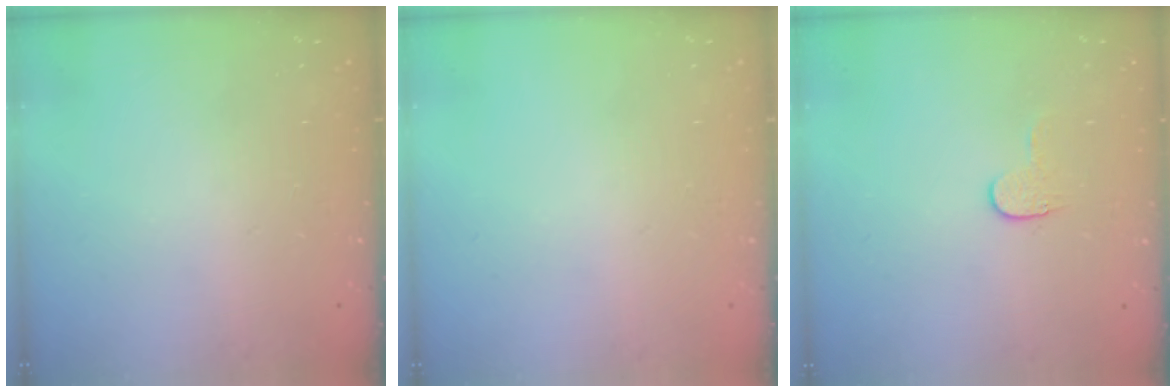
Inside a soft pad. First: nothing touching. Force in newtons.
{"total": 0.0}
{"total": 3.5, "press": 3.5, "slide": 0.4}